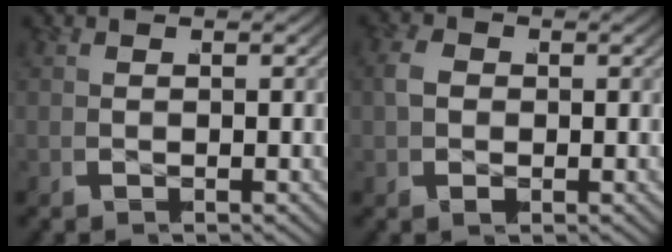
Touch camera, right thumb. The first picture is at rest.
{"total": 2.7, "force": [0.1, 2.2, 1.6], "torque": [-0.038, -0.006, 0.006]}